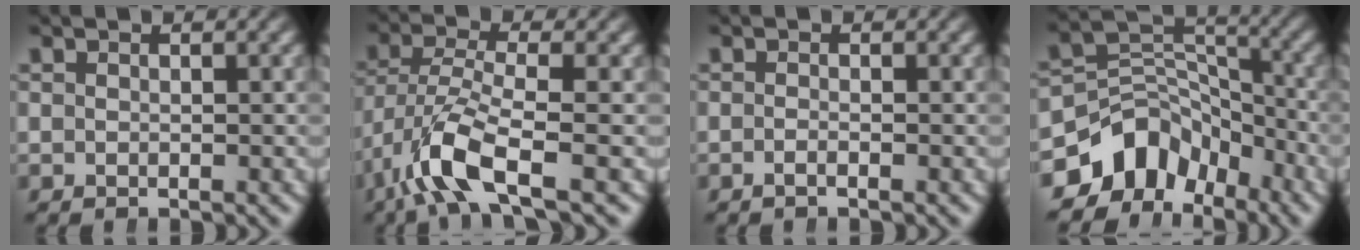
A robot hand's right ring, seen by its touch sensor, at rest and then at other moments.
{"total": 5.6, "force": [-1.7, 2.6, 4.6], "torque": [-0.123, -0.034, -0.010]}
{"total": 0.9, "force": [-0.8, 0.1, 0.5], "torque": [-0.012, 0.000, -0.018]}
{"total": 10.7, "force": [-4.2, 8.2, 5.4], "torque": [-0.079, -0.019, -0.071]}